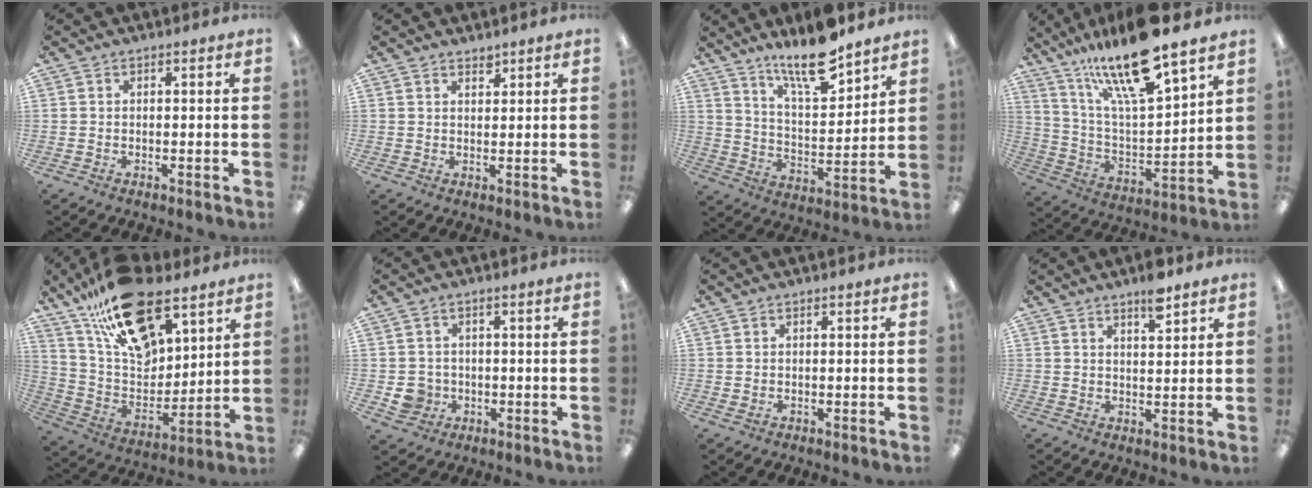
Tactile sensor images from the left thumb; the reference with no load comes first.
{"total": 1.6, "force": [1.6, 0.3, 0.1], "torque": [0.005, -0.008, 0.028]}
{"total": 14.2, "force": [11.5, 3.1, 7.6], "torque": [-0.131, -0.073, 0.197]}
{"total": 20.3, "force": [15.5, 4.5, 12.3], "torque": [-0.222, -0.097, 0.260]}
{"total": 22.3, "force": [14.8, 10.7, 12.9], "torque": [-0.227, -0.075, 0.266]}
{"total": 4.4, "force": [-0.8, 4.2, 1.0], "torque": [-0.021, 0.006, -0.013]}
{"total": 0.8, "force": [0.3, 0.4, 0.6], "torque": [-0.003, -0.001, 0.003]}
{"total": 5.5, "force": [4.3, 1.3, 3.2], "torque": [-0.041, -0.026, 0.069]}